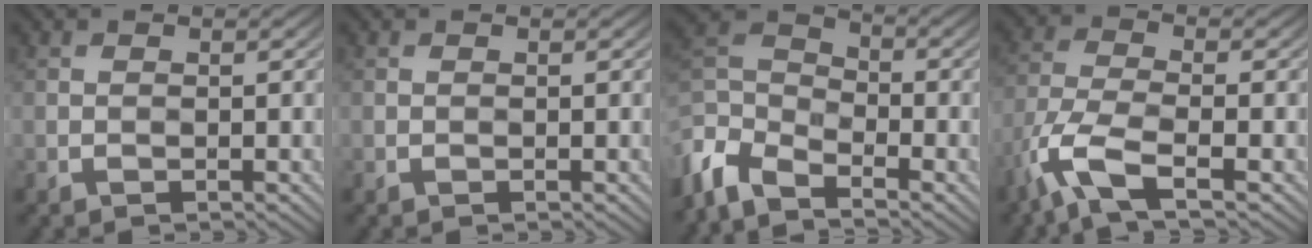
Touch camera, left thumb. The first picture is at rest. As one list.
[{"total": 0.0}, {"total": 7.7, "force": [-5.2, 3.7, 4.4], "torque": [-0.107, 0.000, -0.119]}, {"total": 7.0, "force": [-3.3, 2.1, 5.7], "torque": [-0.127, -0.001, -0.087]}]